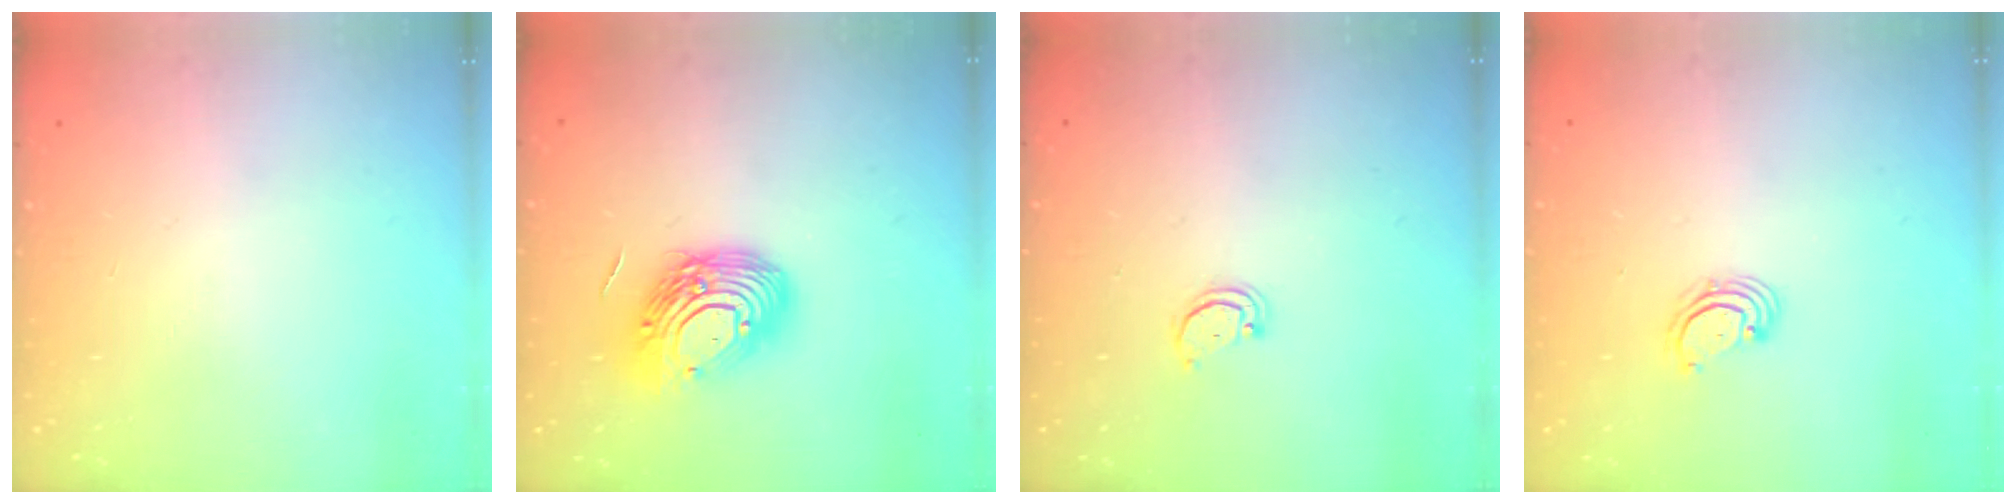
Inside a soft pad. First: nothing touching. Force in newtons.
{"total": 15.2, "press": 15.1, "slide": 1.4}
{"total": 2.1, "press": 2.1, "slide": 0.2}
{"total": 2.6, "press": 2.6, "slide": 0.3}